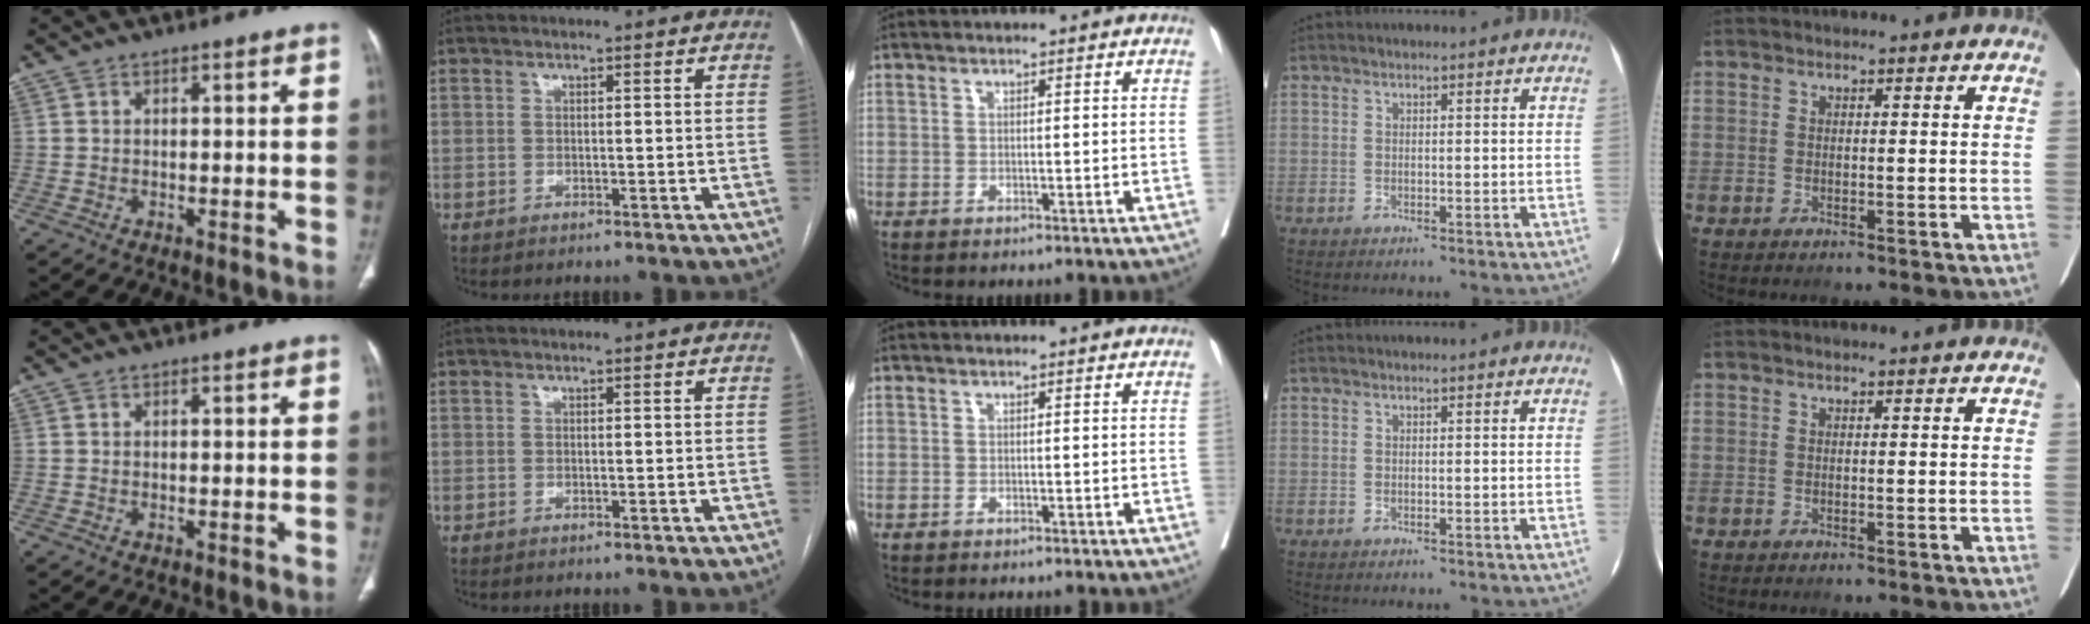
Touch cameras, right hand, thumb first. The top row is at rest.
{}